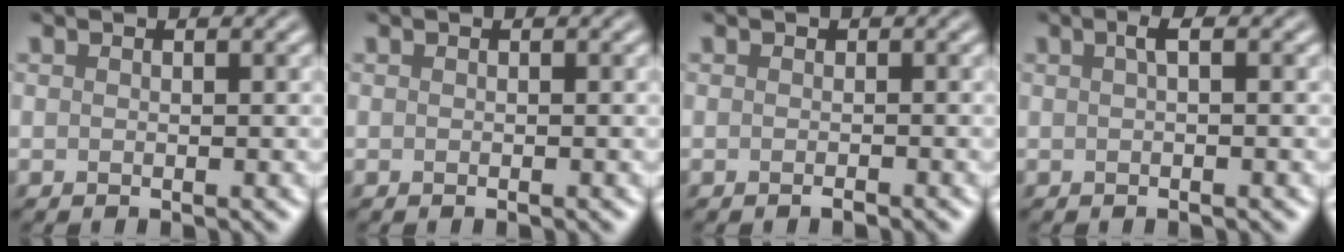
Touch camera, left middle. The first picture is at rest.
{"total": 0.0}
{"total": 0.5, "force": [-0.4, 0.3, 0.2], "torque": [-0.001, -0.001, -0.007]}
{"total": 1.4, "force": [0.2, 0.3, 1.4], "torque": [-0.025, 0.005, 0.002]}